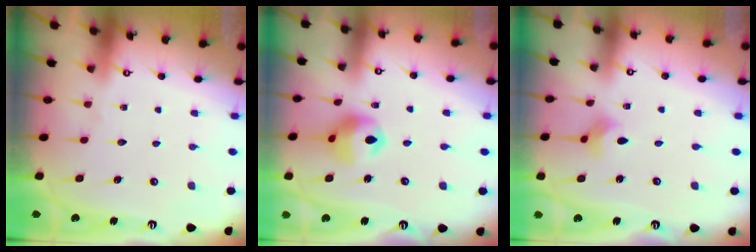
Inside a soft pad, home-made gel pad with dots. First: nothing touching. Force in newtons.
{"total": 11.3, "press": 11.2, "slide": 1.4}
{"total": 2.6, "press": 2.6, "slide": 0.5}